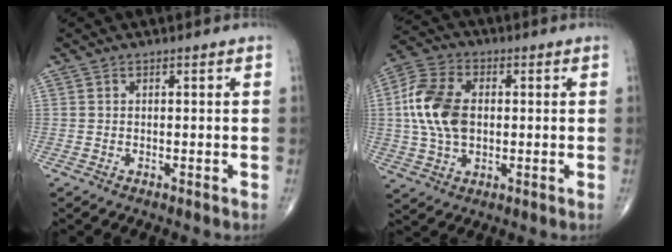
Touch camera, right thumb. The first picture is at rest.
{"total": 12.9, "force": [0.8, 8.3, 9.8], "torque": [-0.196, 0.013, 0.013]}